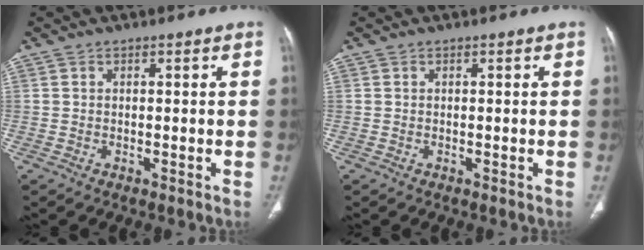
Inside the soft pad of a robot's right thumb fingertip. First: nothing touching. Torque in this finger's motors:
{"motor_torque": [0.03, 0.02, -0.03, 0.03, 0.00]}